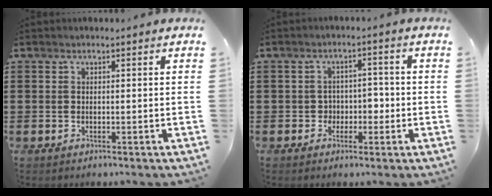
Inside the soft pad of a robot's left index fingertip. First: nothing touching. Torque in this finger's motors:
{"motor_torque": [-0.01, -0.05, 0.16, 0.02]}